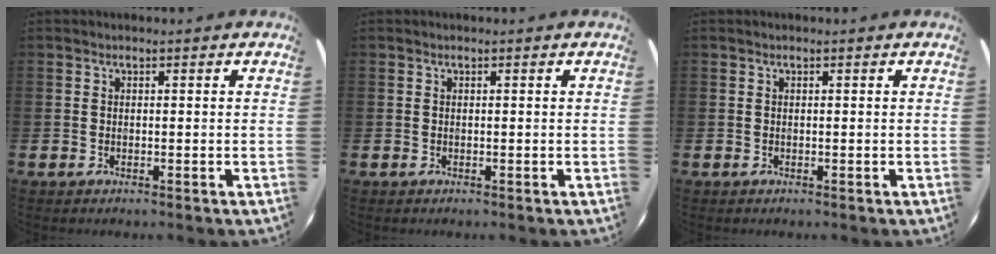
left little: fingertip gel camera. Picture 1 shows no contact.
{"total": 0.0}
{"total": 0.0}